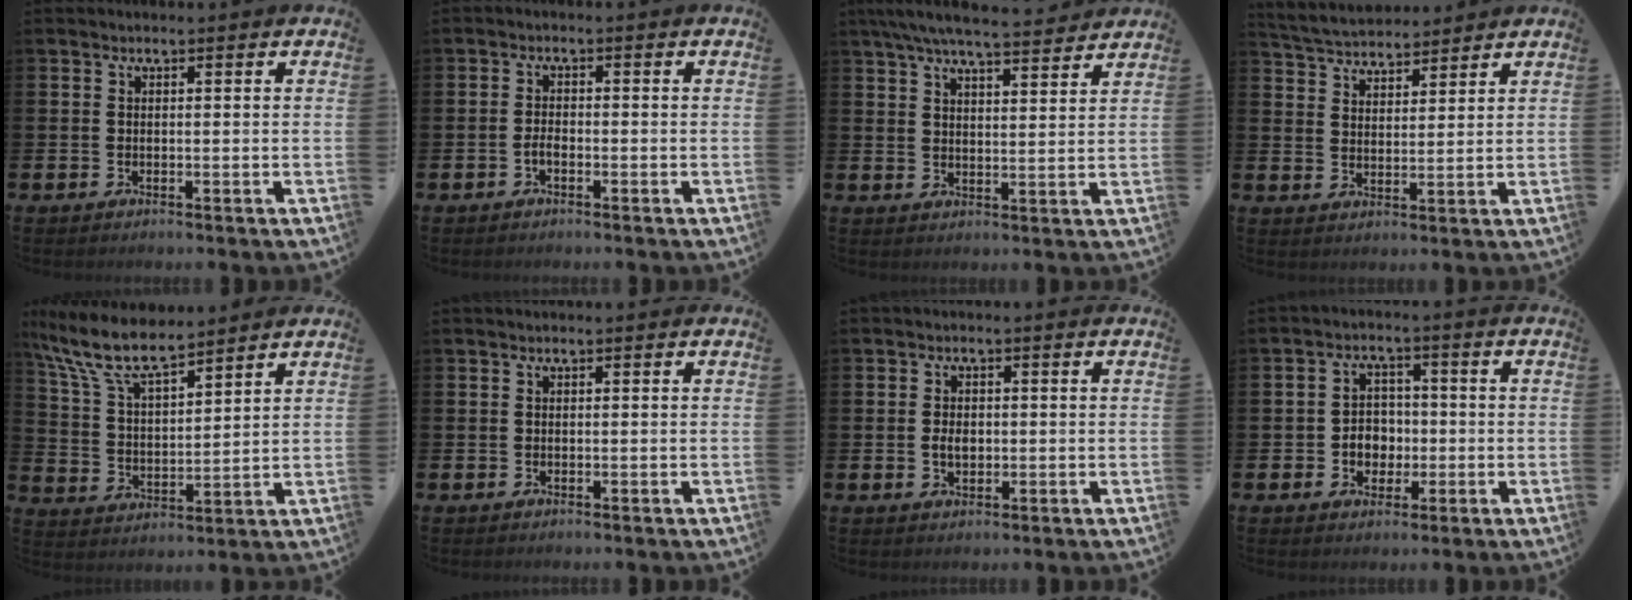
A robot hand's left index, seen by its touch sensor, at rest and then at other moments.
{"total": 1.4, "force": [-0.8, 0.6, 1.0], "torque": [-0.012, -0.002, -0.018]}
{"total": 6.9, "force": [6.5, 0.8, 2.2], "torque": [-0.055, -0.033, 0.115]}
{"total": 4.7, "force": [4.6, 1.0, 0.1], "torque": [-0.020, -0.024, 0.081]}
{"total": 9.2, "force": [8.1, 2.1, 3.8], "torque": [-0.106, -0.037, 0.145]}
{"total": 0.0}
{"total": 2.3, "force": [-0.1, 1.6, 1.7], "torque": [-0.010, -0.002, -0.009]}
{"total": 3.8, "force": [-0.9, 3.4, 1.6], "torque": [-0.018, -0.002, -0.027]}